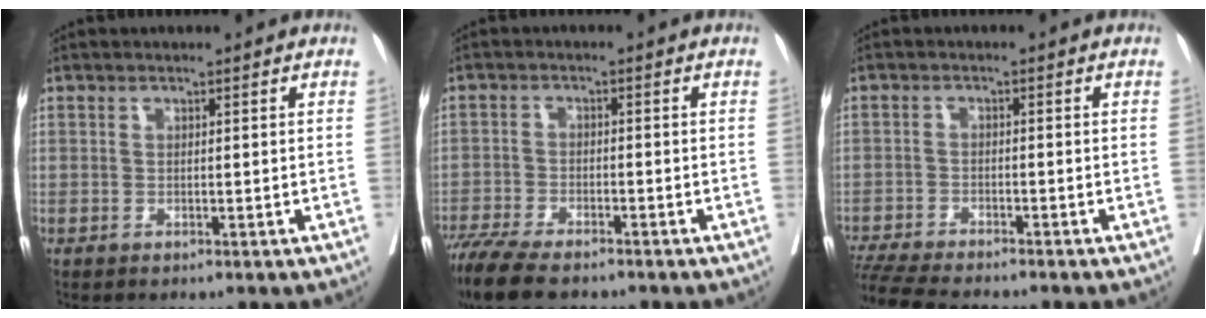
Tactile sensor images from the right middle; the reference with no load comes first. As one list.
[{"total": 10.2, "force": [-8.3, 2.4, 5.6], "torque": [-0.098, -0.022, -0.138]}, {"total": 9.8, "force": [-8.8, 0.5, 4.2], "torque": [-0.070, -0.020, -0.143]}]